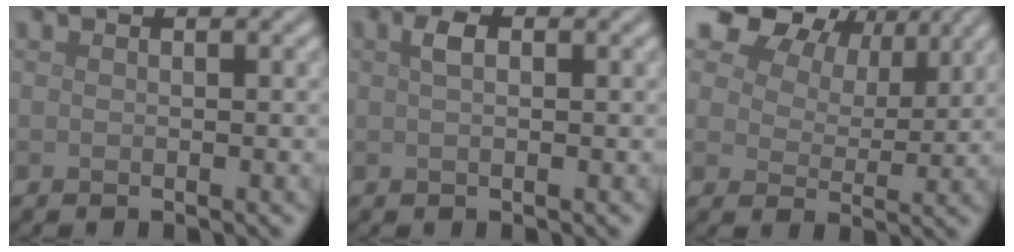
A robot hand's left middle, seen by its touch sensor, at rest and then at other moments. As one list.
[{"total": 1.5, "force": [0.5, 0.7, 1.2], "torque": [-0.025, 0.005, 0.006]}, {"total": 13.8, "force": [9.0, 8.1, 6.8], "torque": [-0.149, 0.021, 0.158]}]